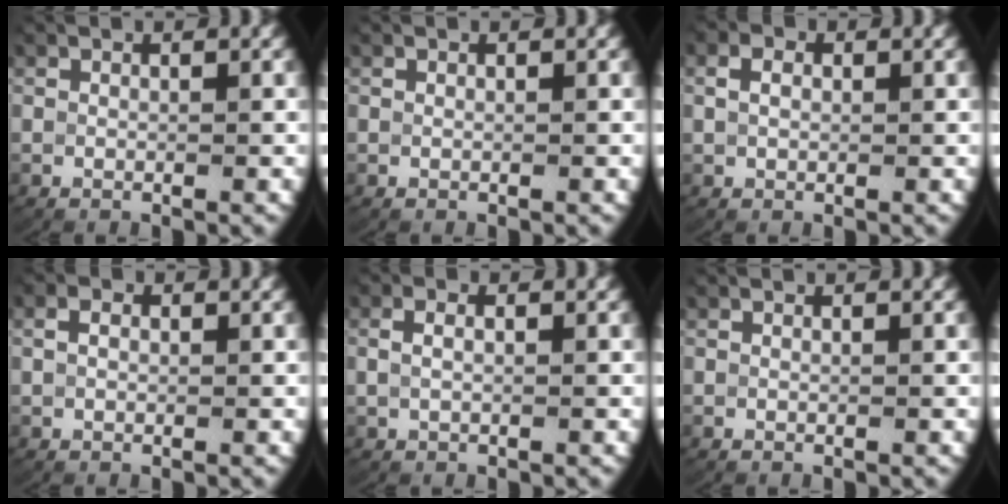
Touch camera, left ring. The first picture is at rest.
{"total": 0.0}
{"total": 1.5, "force": [0.5, 1.1, 1.0], "torque": [-0.021, -0.002, 0.013]}
{"total": 1.2, "force": [0.3, 0.8, 0.8], "torque": [-0.018, -0.001, 0.009]}
{"total": 1.4, "force": [0.1, 0.8, 1.2], "torque": [-0.033, -0.001, 0.005]}
{"total": 0.0}